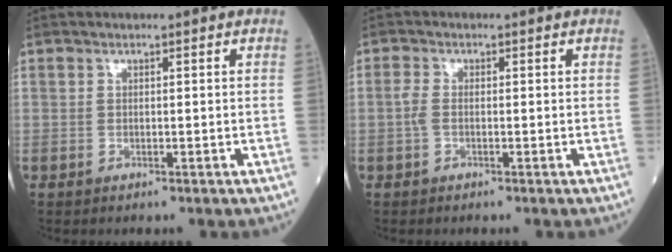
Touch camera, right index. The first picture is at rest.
{"total": 1.7, "force": [-0.4, 0.8, 1.4], "torque": [-0.035, 0.002, -0.010]}